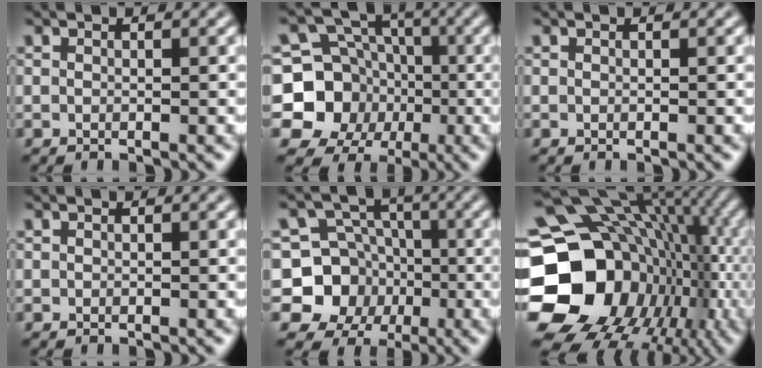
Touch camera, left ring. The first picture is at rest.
{"total": 10.5, "force": [-1.5, 9.9, 3.3], "torque": [-0.060, 0.006, -0.057]}
{"total": 0.0}
{"total": 0.0}
{"total": 8.2, "force": [-1.8, 7.8, 1.9], "torque": [-0.034, 0.011, -0.063]}
{"total": 20.6, "force": [-3.6, 17.5, 10.2], "torque": [-0.181, -0.015, -0.067]}